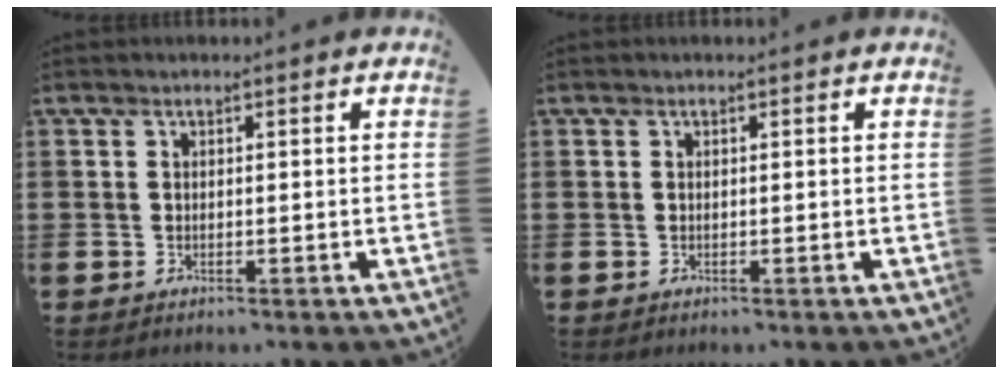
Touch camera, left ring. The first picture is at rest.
{"total": 0.0}